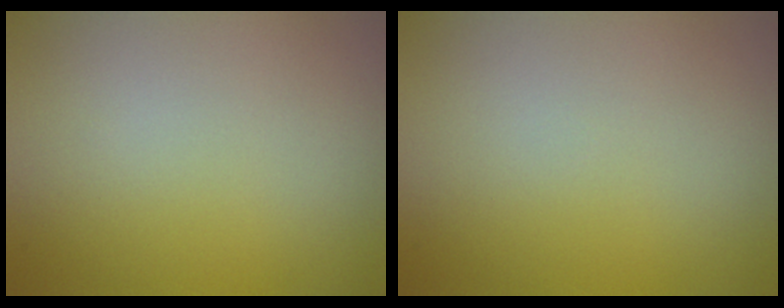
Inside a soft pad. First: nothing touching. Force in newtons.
{"total": 0.0}